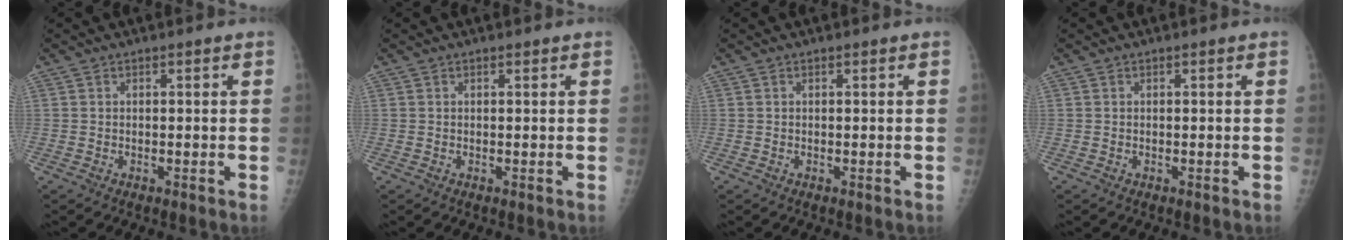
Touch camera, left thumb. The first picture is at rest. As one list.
[{"total": 0.0}, {"total": 0.0}, {"total": 0.0}]